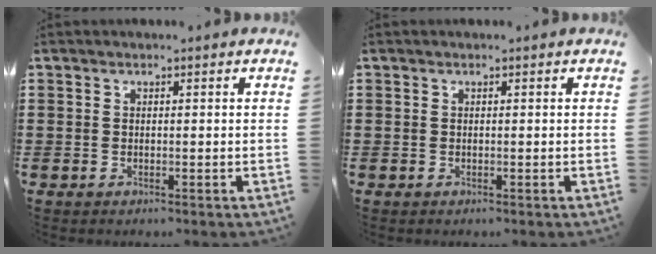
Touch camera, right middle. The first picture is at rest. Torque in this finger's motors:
{"motor_torque": [-0.37, -0.19, 0.06, -0.01]}